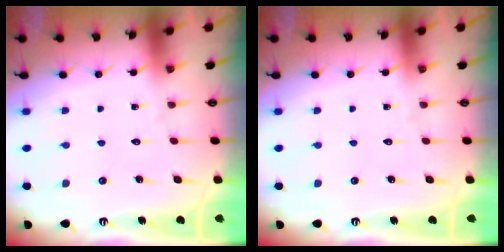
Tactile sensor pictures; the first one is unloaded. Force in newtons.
{"total": 0.0}